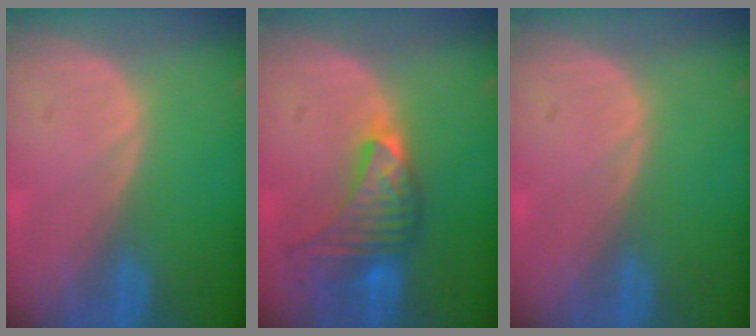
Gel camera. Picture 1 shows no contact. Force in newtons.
{"total": 7.6, "press": 7.6, "slide": 1.0}
{"total": 0.0}